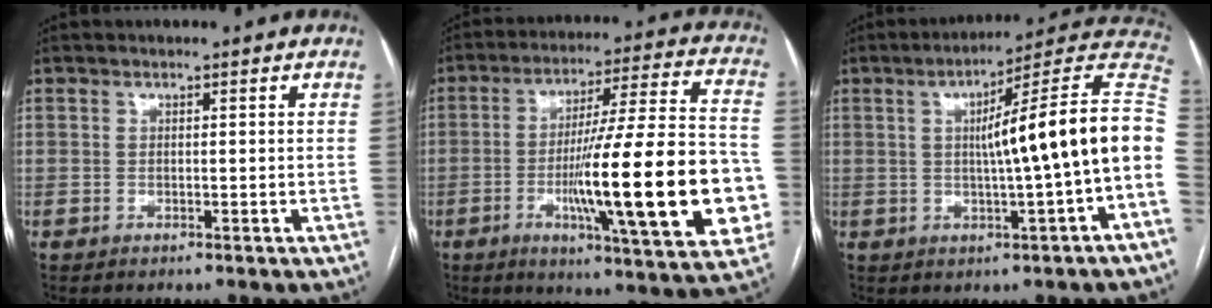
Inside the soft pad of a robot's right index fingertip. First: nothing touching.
{"total": 25.6, "force": [-5.6, 2.0, 24.9], "torque": [-0.335, -0.005, -0.082]}
{"total": 16.7, "force": [-0.2, -0.4, 16.7], "torque": [-0.221, 0.033, -0.008]}